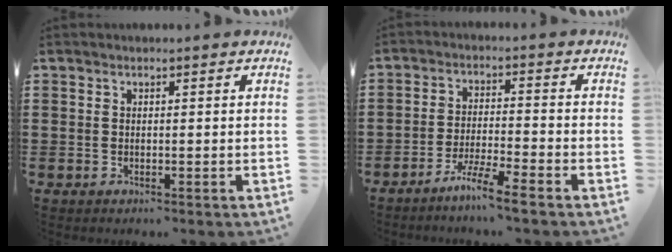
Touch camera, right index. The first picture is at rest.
{"total": 5.2, "force": [-4.3, -0.6, 2.8], "torque": [-0.061, -0.012, -0.083]}